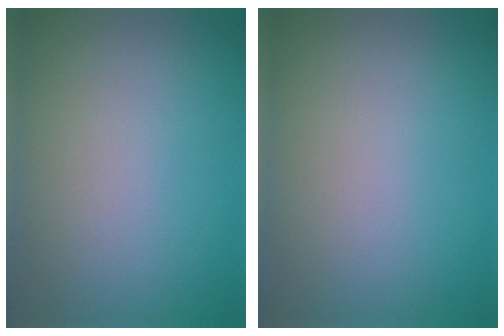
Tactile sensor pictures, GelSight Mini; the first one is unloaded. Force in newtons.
{"total": 0.0}